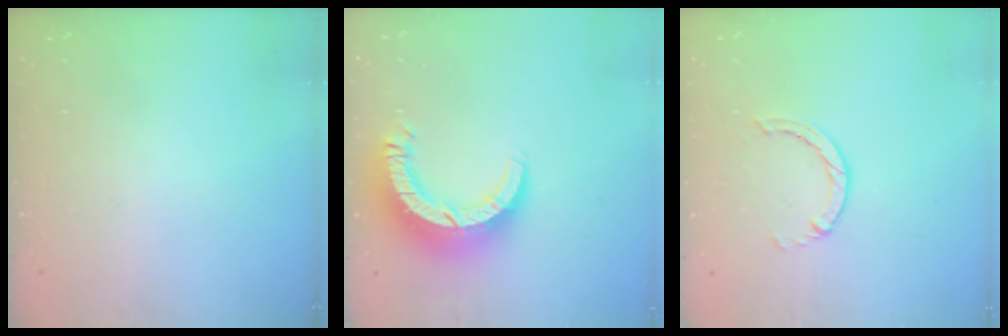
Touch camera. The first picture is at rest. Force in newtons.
{"total": 11.5, "press": 11.5, "slide": 1.1}
{"total": 1.4, "press": 1.4, "slide": 0.3}